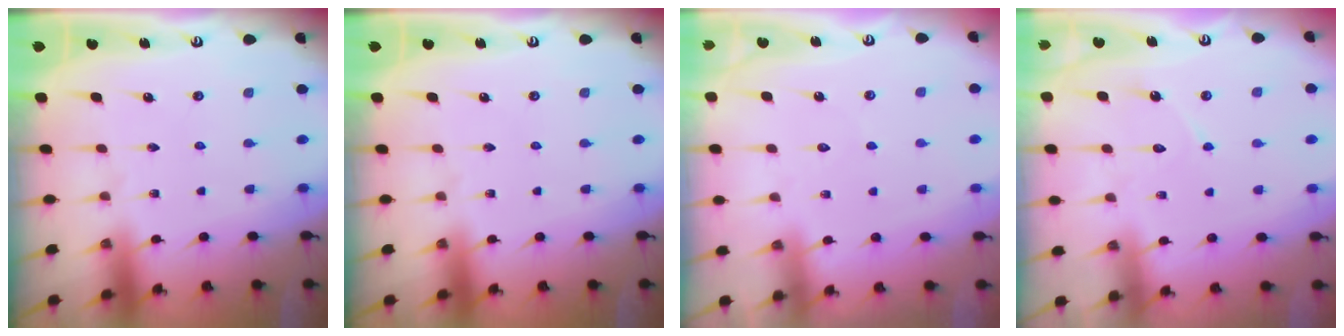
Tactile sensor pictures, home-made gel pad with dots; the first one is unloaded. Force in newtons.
{"total": 0.0}
{"total": 4.2, "press": 4.2, "slide": 0.5}
{"total": 6.8, "press": 6.8, "slide": 0.7}